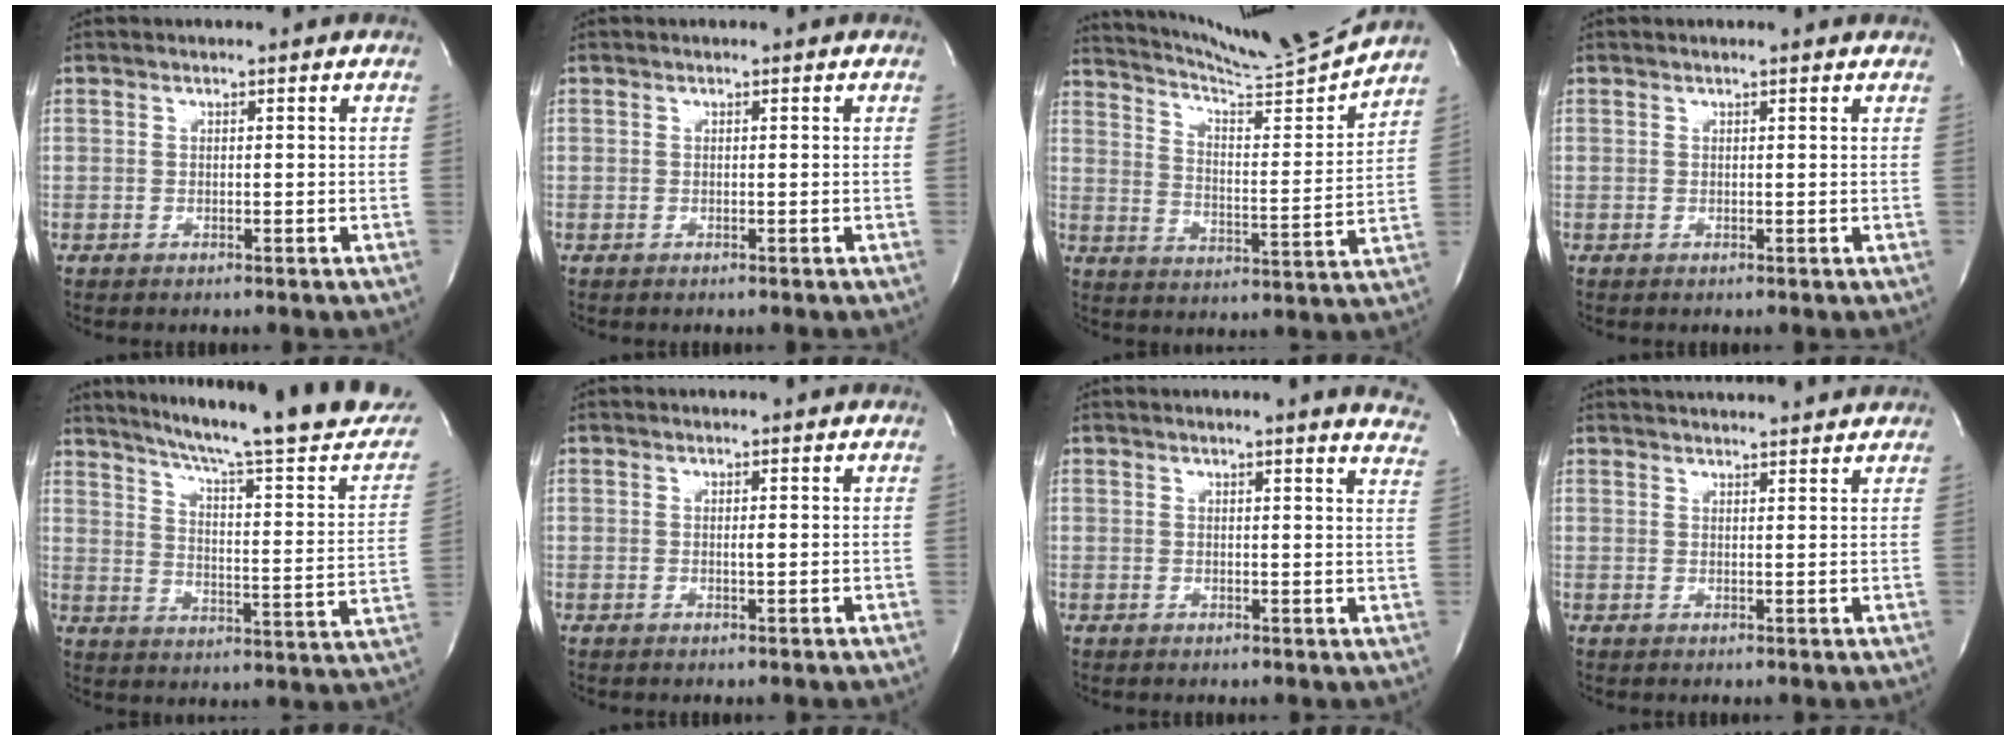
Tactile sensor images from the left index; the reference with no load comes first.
{"total": 0.0}
{"total": 15.6, "force": [14.8, -2.8, 3.7], "torque": [-0.070, -0.055, 0.223]}
{"total": 1.7, "force": [1.6, 0.0, 0.6], "torque": [-0.016, 0.010, 0.016]}
{"total": 25.6, "force": [22.1, 1.5, 12.8], "torque": [-0.193, -0.057, 0.284]}
{"total": 0.6, "force": [0.2, 0.0, 0.6], "torque": [-0.015, -0.001, 0.003]}
{"total": 9.8, "force": [9.0, 0.0, 3.7], "torque": [-0.033, -0.050, 0.073]}
{"total": 10.1, "force": [9.6, 0.8, 3.0], "torque": [-0.046, 0.023, 0.122]}